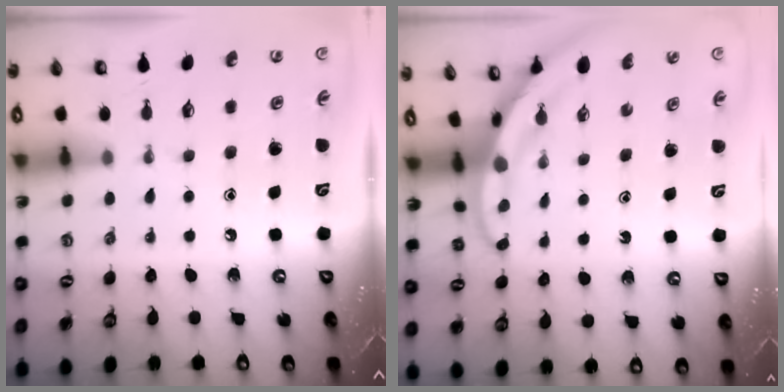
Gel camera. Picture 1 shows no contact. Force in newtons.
{"total": 3.3, "press": 3.3, "slide": 0.2}